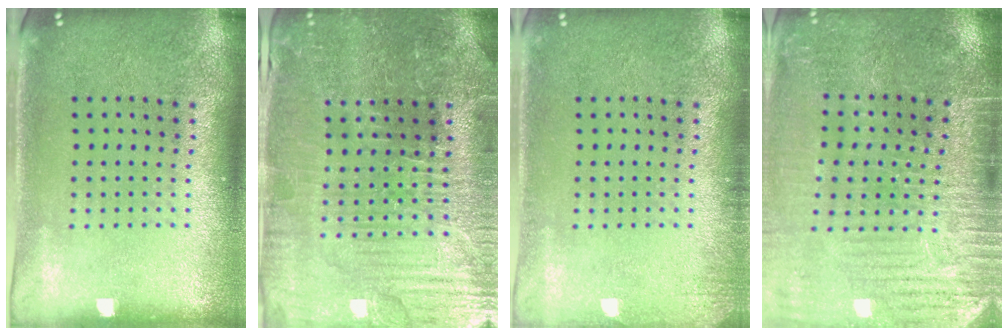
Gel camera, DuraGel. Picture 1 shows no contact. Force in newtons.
{"total": 3.6, "press": 3.6, "slide": 0.4}
{"total": 1.2, "press": 1.2, "slide": 0.2}
{"total": 3.3, "press": 3.3, "slide": 0.4}